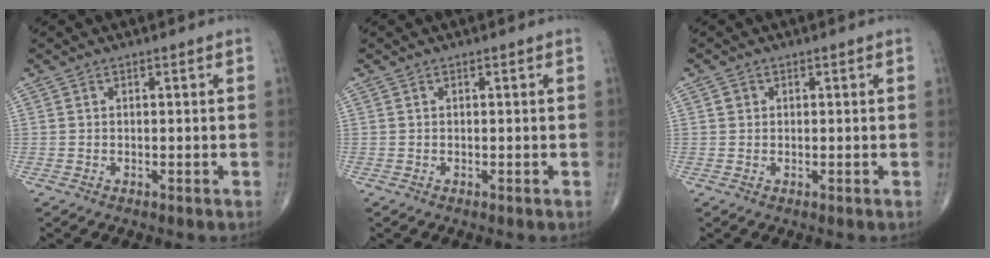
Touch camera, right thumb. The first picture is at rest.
{"total": 0.0}
{"total": 1.0, "force": [0.2, 1.0, 0.3], "torque": [0.000, 0.001, 0.003]}